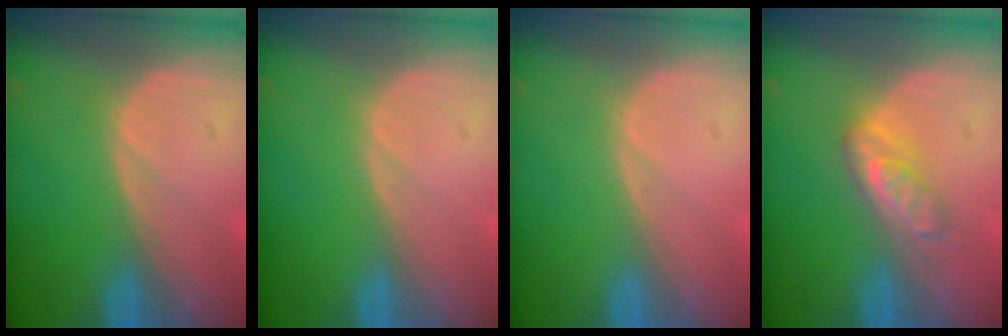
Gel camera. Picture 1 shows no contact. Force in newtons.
{"total": 0.0}
{"total": 0.0}
{"total": 4.8, "press": 4.2, "slide": 2.3}